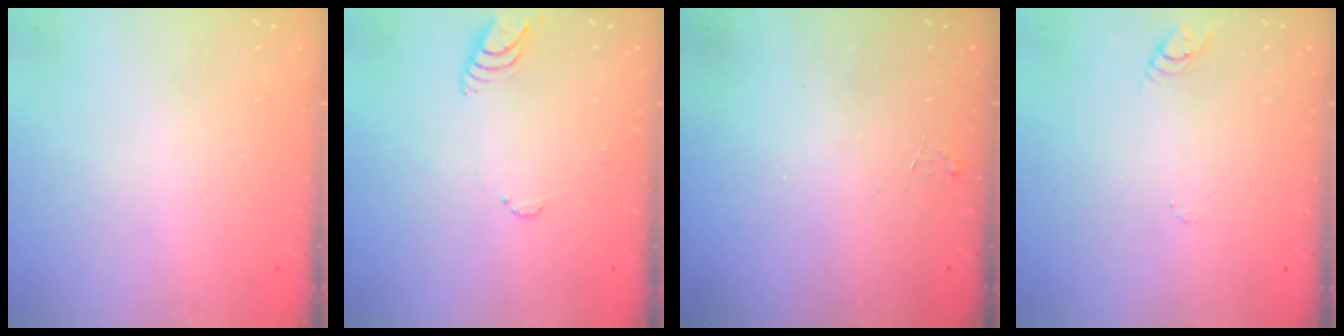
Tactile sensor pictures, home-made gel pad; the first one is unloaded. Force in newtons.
{"total": 7.2, "press": 7.2, "slide": 0.6}
{"total": 3.3, "press": 3.3, "slide": 0.4}
{"total": 2.7, "press": 2.7, "slide": 0.2}